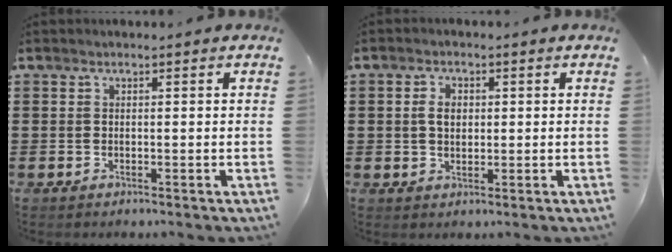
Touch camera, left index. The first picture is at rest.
{"total": 3.1, "force": [0.5, 1.9, 2.4], "torque": [-0.050, 0.010, 0.007]}